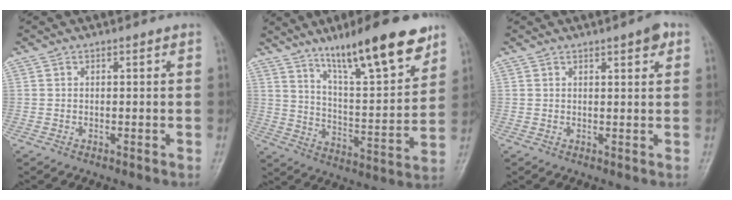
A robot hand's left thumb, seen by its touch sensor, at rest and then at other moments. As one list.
[{"total": 19.1, "force": [12.9, 4.0, 13.5], "torque": [-0.181, -0.066, 0.212]}, {"total": 3.2, "force": [1.8, 0.9, 2.5], "torque": [-0.027, -0.006, 0.022]}]